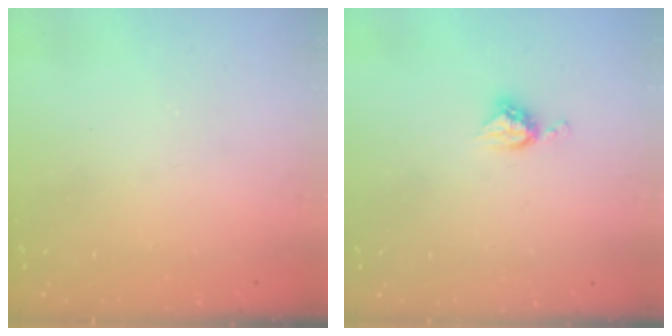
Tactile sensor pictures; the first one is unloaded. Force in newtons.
{"total": 5.4, "press": 5.4, "slide": 0.1}